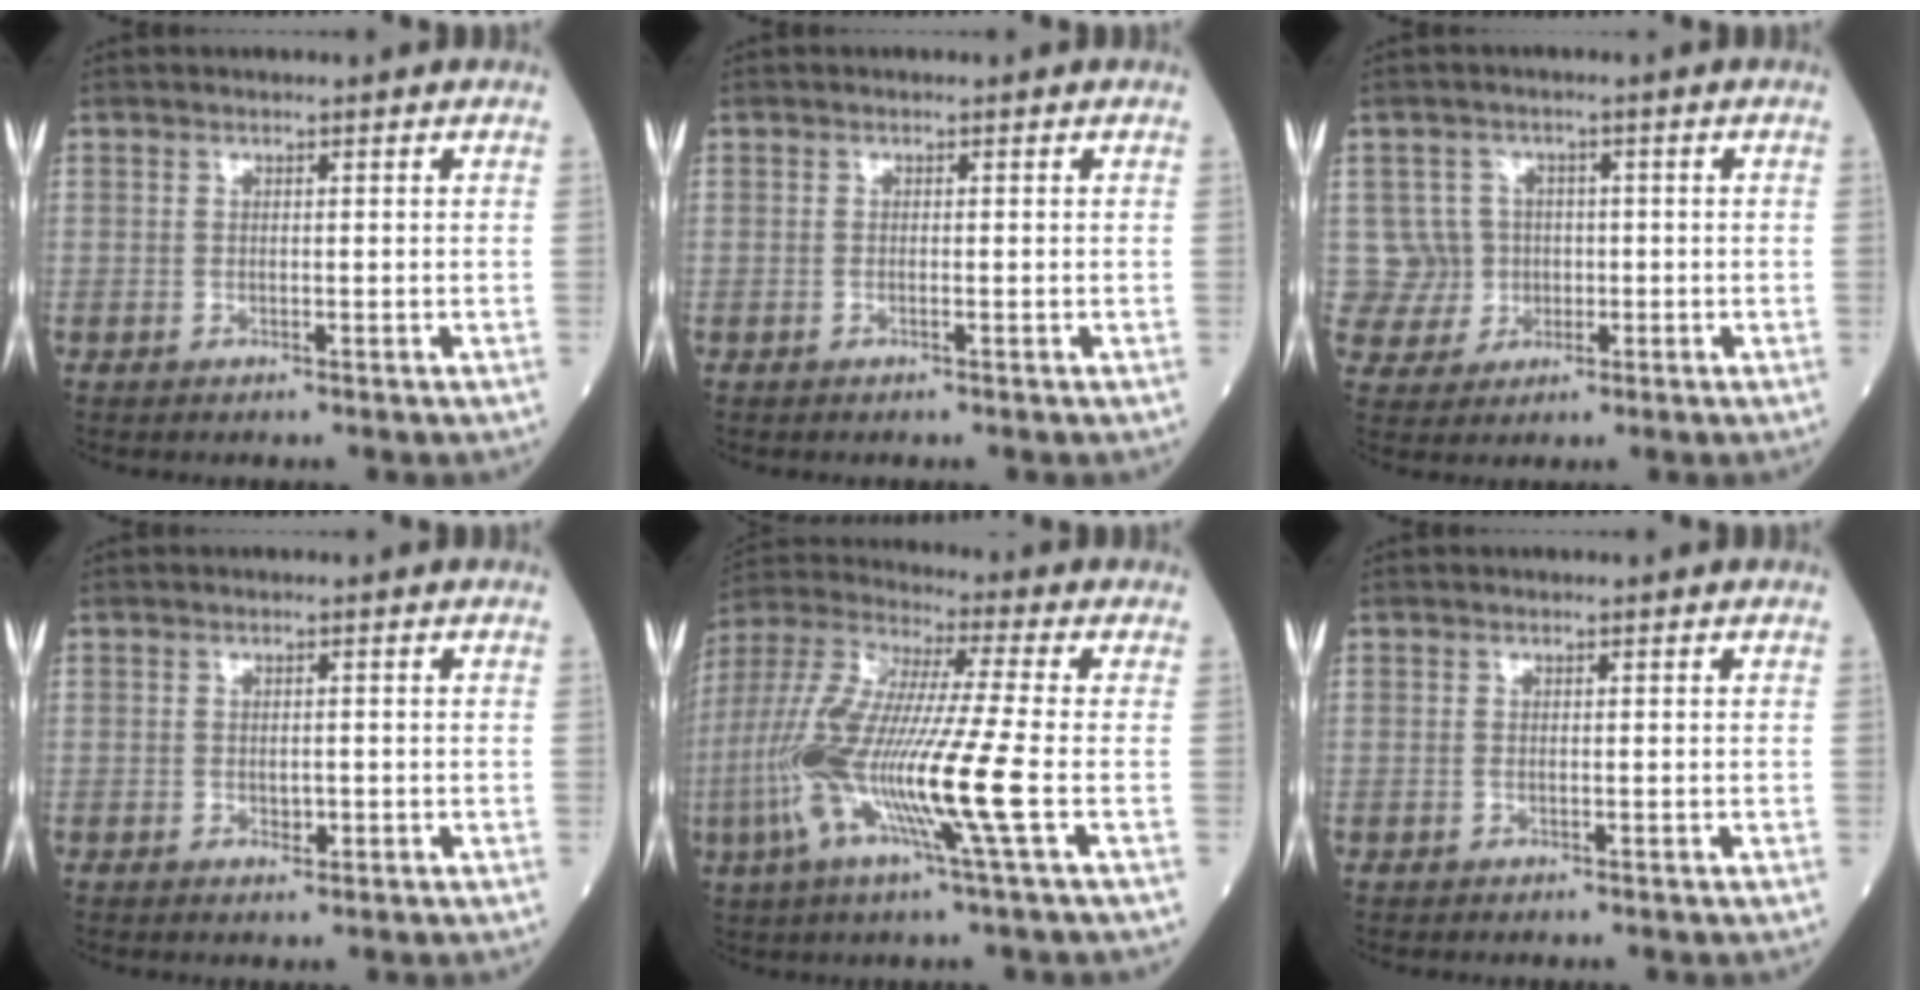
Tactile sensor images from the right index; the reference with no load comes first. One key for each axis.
{"total": 0.0}
{"total": 5.5, "fx": 0.3, "fy": 5.5, "fz": -0.2, "tx": 0.016, "ty": 0.014, "tz": 0.010}
{"total": 1.4, "fx": -0.4, "fy": 0.7, "fz": 1.1, "tx": -0.016, "ty": -0.001, "tz": -0.003}
{"total": 17.1, "fx": -4.6, "fy": -0.5, "fz": 16.4, "tx": -0.346, "ty": -0.019, "tz": -0.102}
{"total": 0.0}